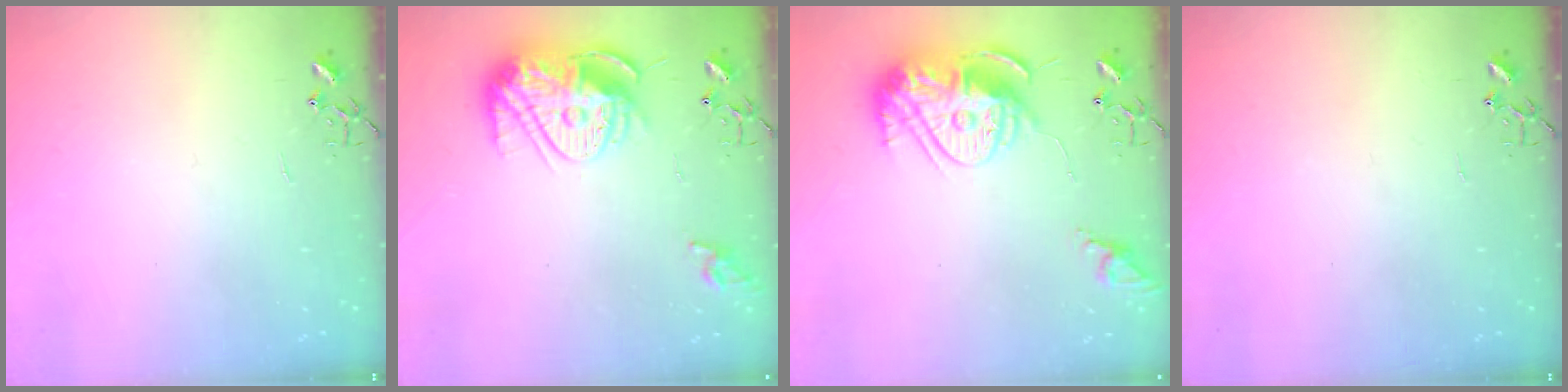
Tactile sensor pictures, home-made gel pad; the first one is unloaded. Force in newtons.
{"total": 15.3, "press": 15.3, "slide": 0.9}
{"total": 15.2, "press": 15.2, "slide": 1.4}
{"total": 0.0}